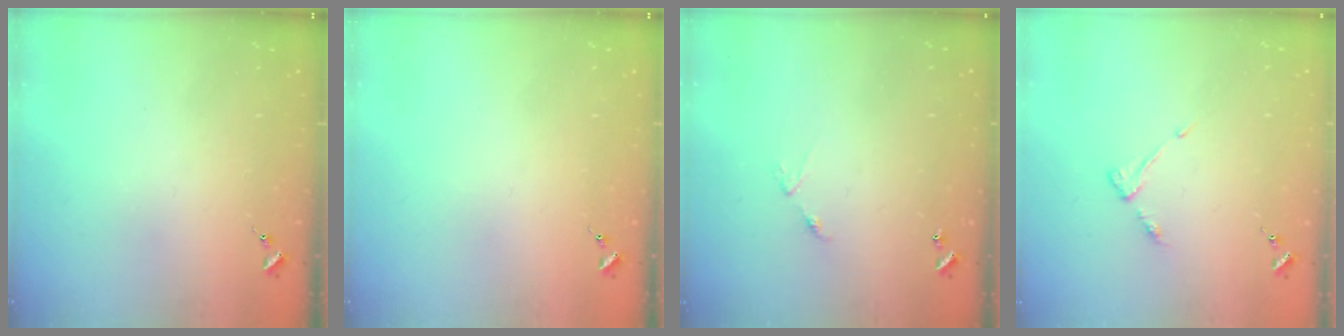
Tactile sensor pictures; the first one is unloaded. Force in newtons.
{"total": 0.0}
{"total": 5.5, "press": 5.5, "slide": 0.3}
{"total": 5.2, "press": 5.2, "slide": 0.6}